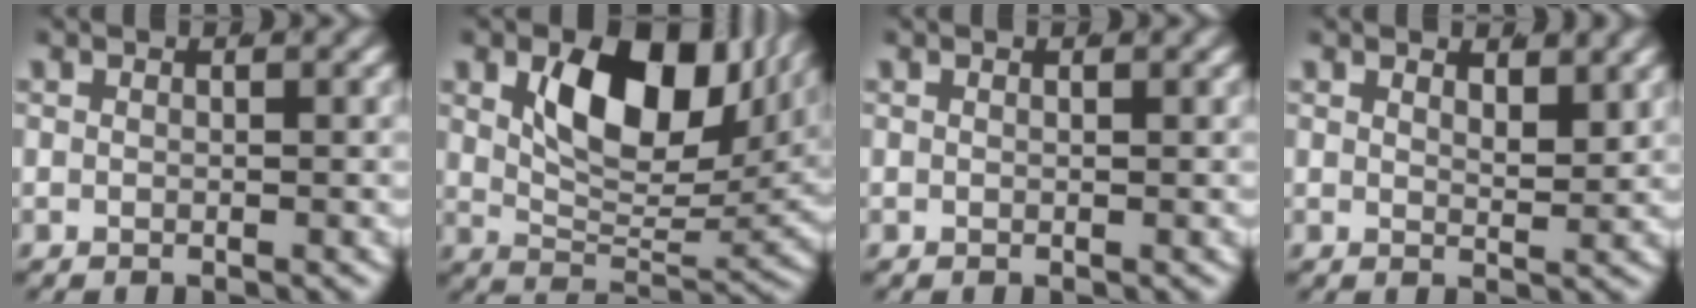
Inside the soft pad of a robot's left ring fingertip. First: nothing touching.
{"total": 10.9, "force": [4.7, 5.6, 8.1], "torque": [-0.126, -0.007, 0.076]}
{"total": 0.0}
{"total": 1.6, "force": [1.3, -0.2, 0.8], "torque": [-0.010, -0.017, 0.029]}